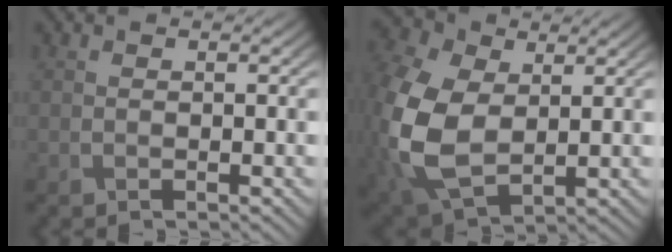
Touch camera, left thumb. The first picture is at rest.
{"total": 14.9, "force": [0.4, 10.3, 10.7], "torque": [-0.311, -0.027, 0.023]}